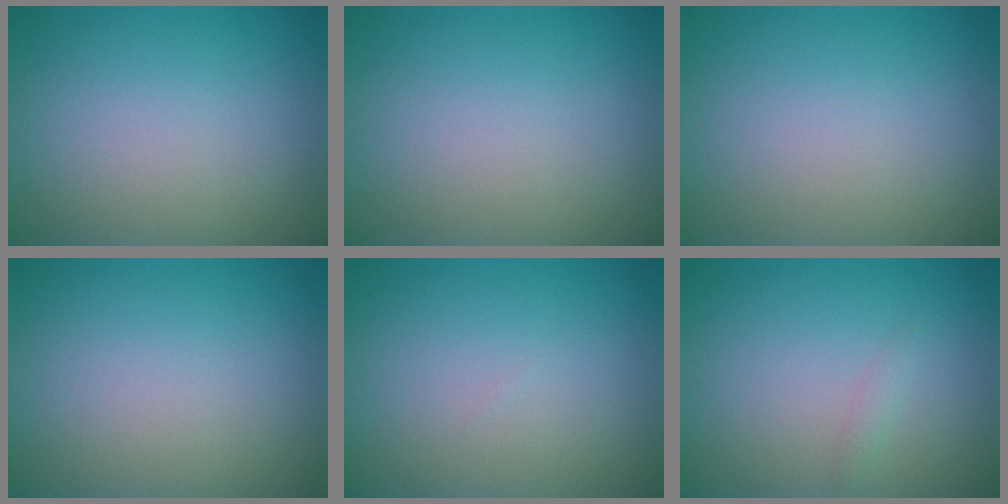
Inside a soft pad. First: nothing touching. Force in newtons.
{"total": 0.0}
{"total": 0.0}
{"total": 0.0}
{"total": 0.0}
{"total": 0.7, "press": 0.7, "slide": 0.0}